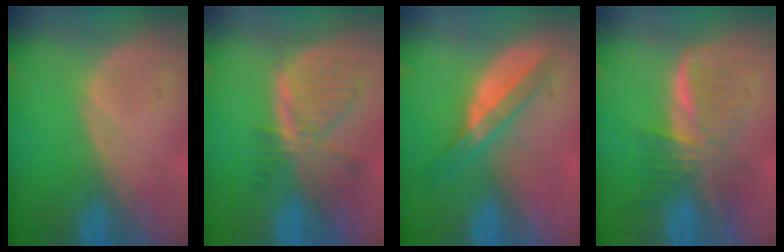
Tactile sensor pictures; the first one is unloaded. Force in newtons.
{"total": 8.1, "press": 7.0, "slide": 4.0}
{"total": 6.1, "press": 5.4, "slide": 2.9}
{"total": 6.2, "press": 6.1, "slide": 0.8}